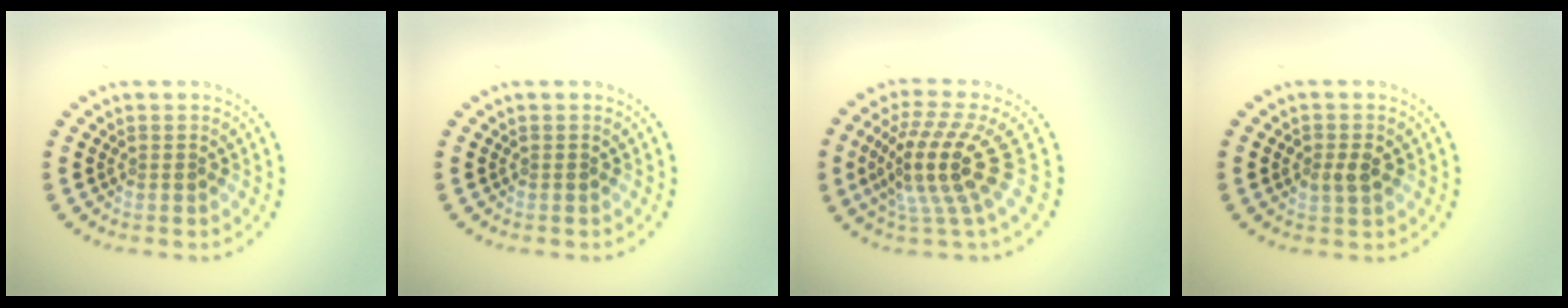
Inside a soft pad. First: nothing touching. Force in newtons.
{"total": 0.0}
{"total": 5.2, "press": 3.9, "slide": 3.4}
{"total": 1.7, "press": 1.7, "slide": 0.1}